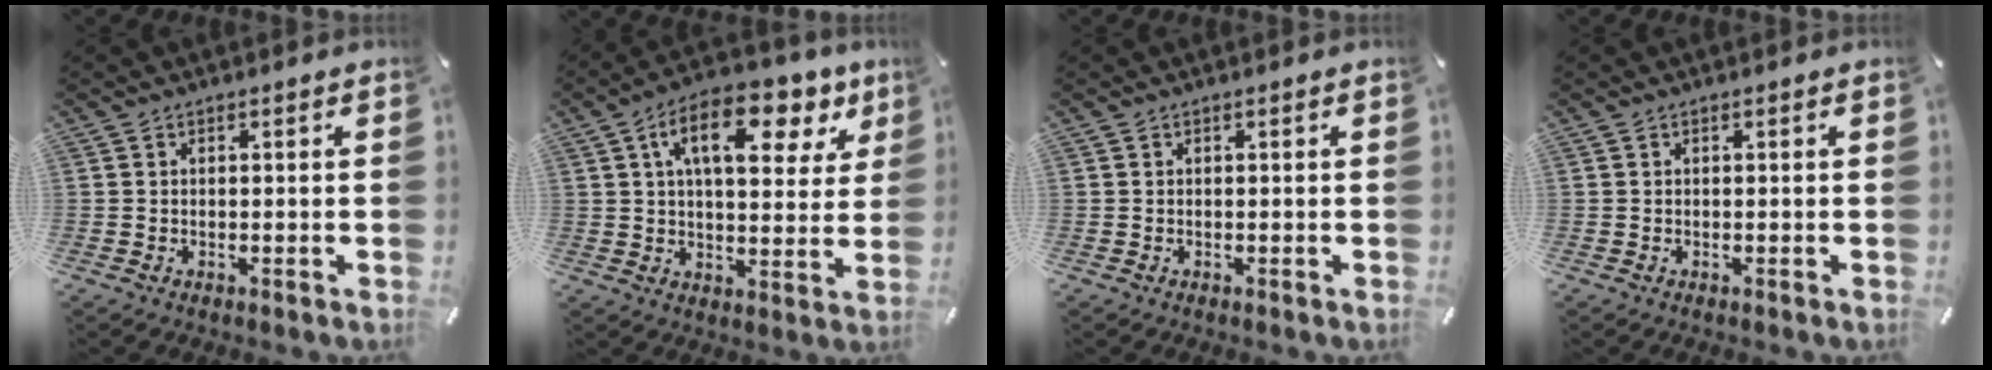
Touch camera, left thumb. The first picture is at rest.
{"total": 15.4, "force": [7.5, 7.6, 11.1], "torque": [-0.166, -0.027, 0.119]}
{"total": 0.0}
{"total": 0.0}